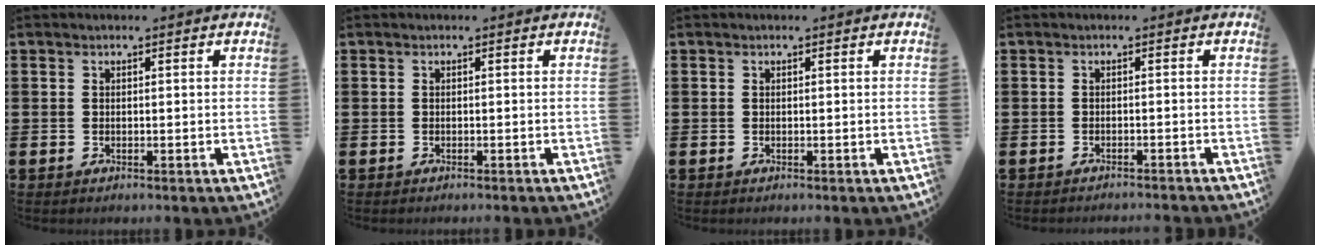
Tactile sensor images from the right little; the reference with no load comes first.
{"total": 0.0}
{"total": 0.0}
{"total": 0.9, "force": [-0.8, -0.2, 0.0], "torque": [0.000, 0.001, -0.018]}